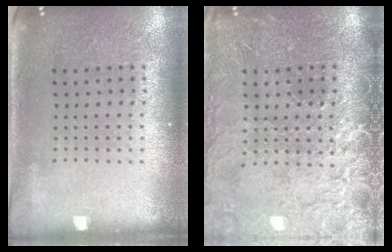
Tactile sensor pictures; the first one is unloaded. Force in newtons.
{"total": 3.9, "press": 3.4, "slide": 1.9}